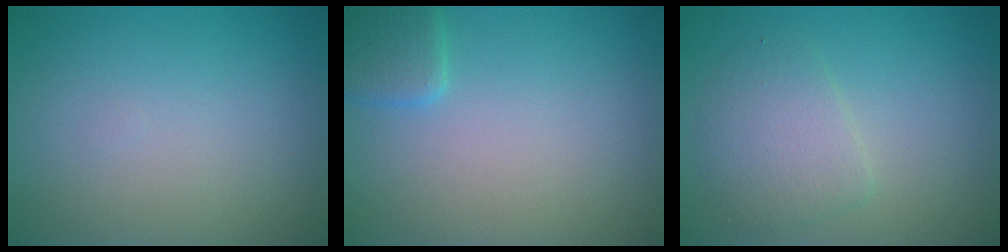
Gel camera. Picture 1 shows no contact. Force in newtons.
{"total": 2.1, "press": 2.1, "slide": 0.1}
{"total": 3.1, "press": 3.1, "slide": 0.1}